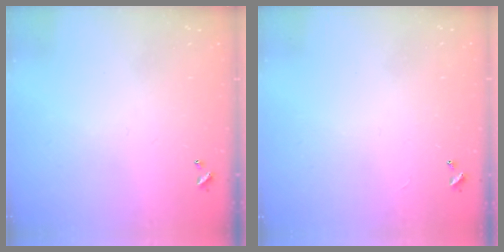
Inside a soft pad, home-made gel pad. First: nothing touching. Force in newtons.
{"total": 2.8, "press": 2.8, "slide": 0.3}